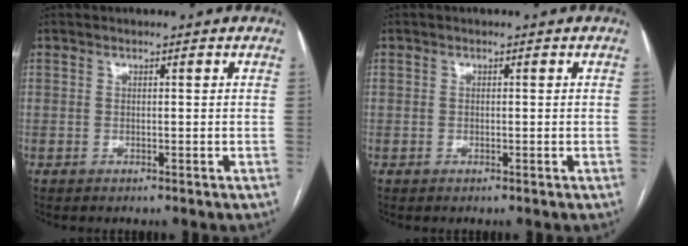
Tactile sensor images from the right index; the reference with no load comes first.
{"total": 0.0}